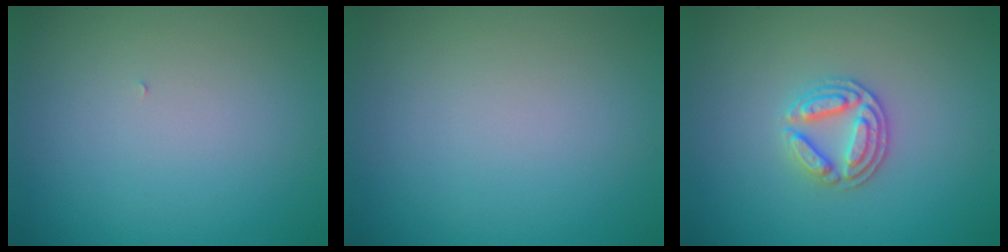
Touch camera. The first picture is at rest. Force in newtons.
{"total": 0.0}
{"total": 3.1, "press": 2.9, "slide": 1.1}